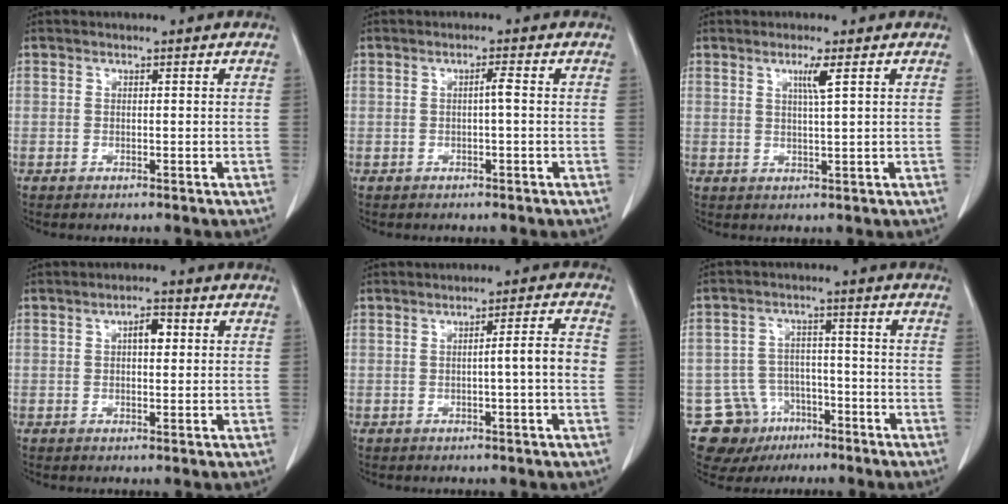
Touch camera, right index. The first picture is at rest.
{"total": 1.3, "force": [-0.1, 0.0, 1.3], "torque": [-0.023, 0.002, -0.002]}
{"total": 2.8, "force": [1.2, -0.5, 2.4], "torque": [-0.044, -0.003, 0.023]}
{"total": 3.0, "force": [0.7, 1.2, 2.6], "torque": [-0.040, 0.006, 0.008]}
{"total": 4.5, "force": [-0.5, -0.3, 4.4], "torque": [-0.061, 0.008, -0.010]}
{"total": 11.1, "force": [-6.3, 9.0, 1.7], "torque": [-0.037, 0.038, -0.091]}